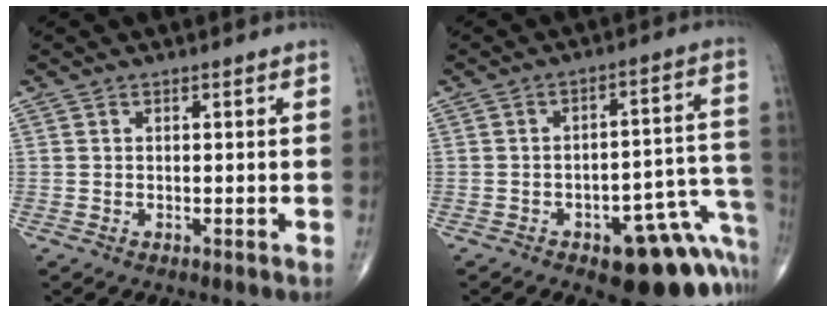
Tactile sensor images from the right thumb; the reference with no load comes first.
{"total": 16.9, "force": [-8.0, 7.5, 12.8], "torque": [-0.072, 0.079, -0.089]}